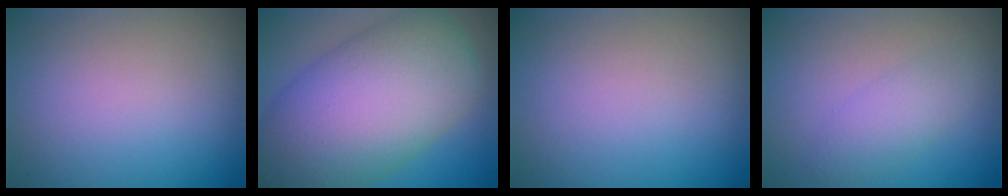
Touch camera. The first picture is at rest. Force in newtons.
{"total": 12.8, "press": 12.8, "slide": 0.3}
{"total": 0.0}
{"total": 2.3, "press": 2.3, "slide": 0.2}